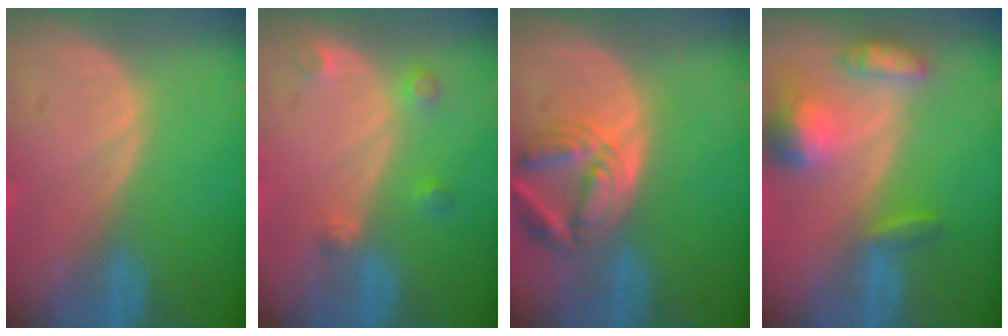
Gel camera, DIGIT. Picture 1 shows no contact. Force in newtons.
{"total": 2.6, "press": 2.6, "slide": 0.5}
{"total": 6.4, "press": 6.4, "slide": 0.9}
{"total": 7.0, "press": 6.6, "slide": 2.5}